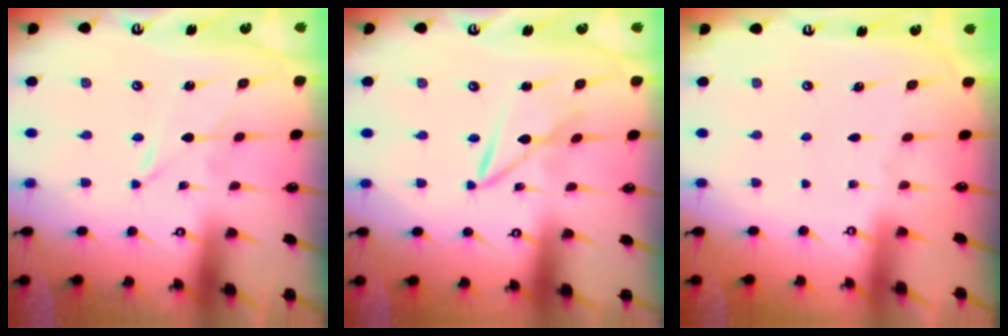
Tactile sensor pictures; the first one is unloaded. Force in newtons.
{"total": 5.3, "press": 5.3, "slide": 0.5}
{"total": 0.0}